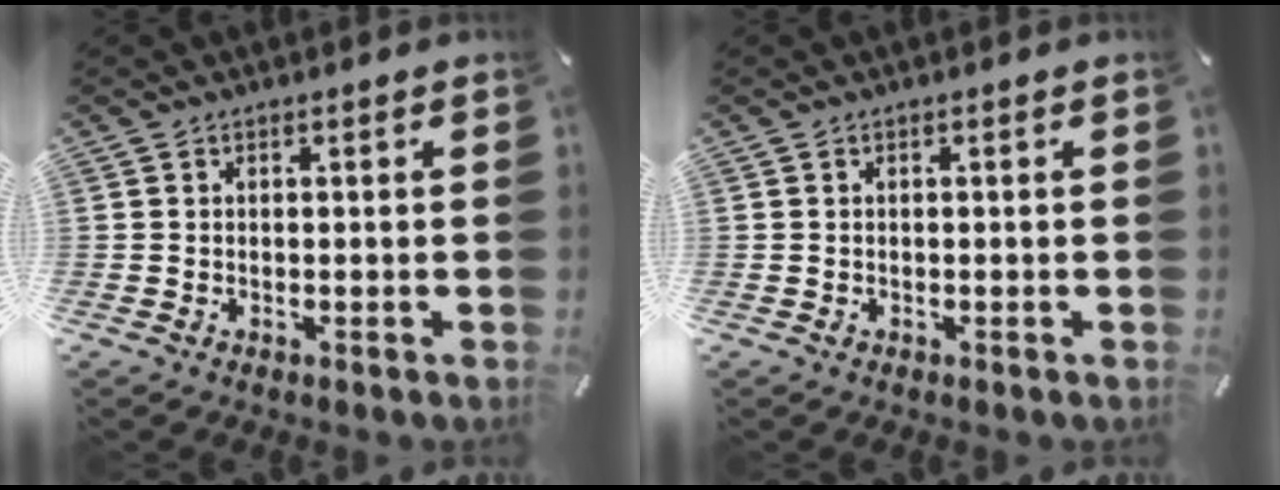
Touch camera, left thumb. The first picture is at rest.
{"total": 0.0}